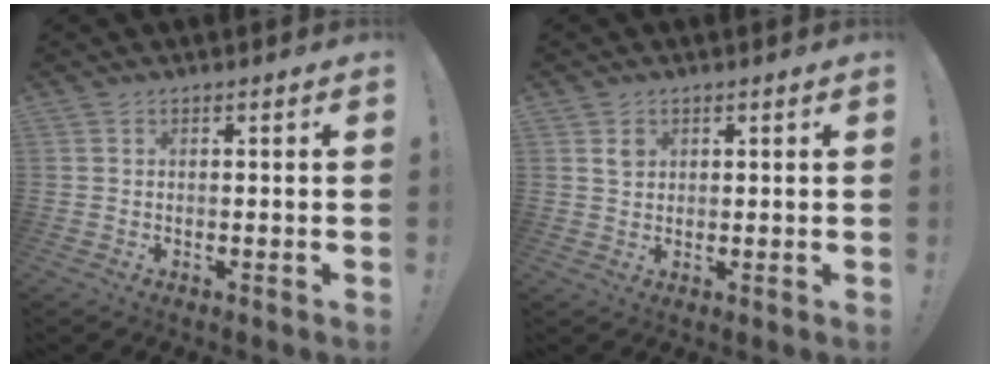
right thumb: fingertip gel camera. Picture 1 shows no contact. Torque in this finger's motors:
{"motor_torque": [0.08, 0.17, 0.26, -0.15, -0.01]}